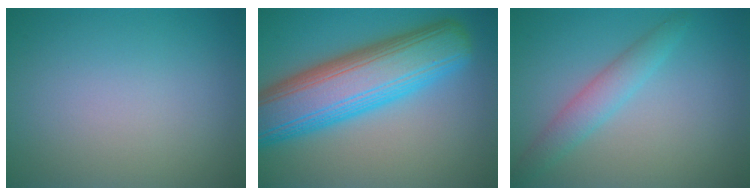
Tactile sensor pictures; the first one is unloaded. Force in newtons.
{"total": 11.5, "press": 11.5, "slide": 0.5}
{"total": 2.6, "press": 2.6, "slide": 0.0}